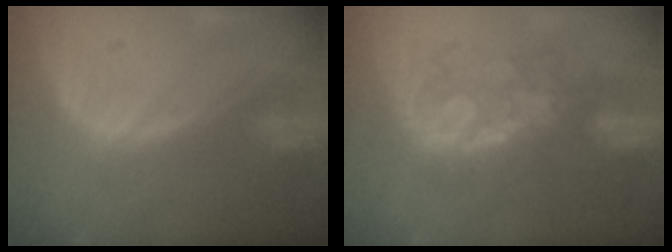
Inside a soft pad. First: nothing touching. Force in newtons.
{"total": 7.6, "press": 7.5, "slide": 1.5}